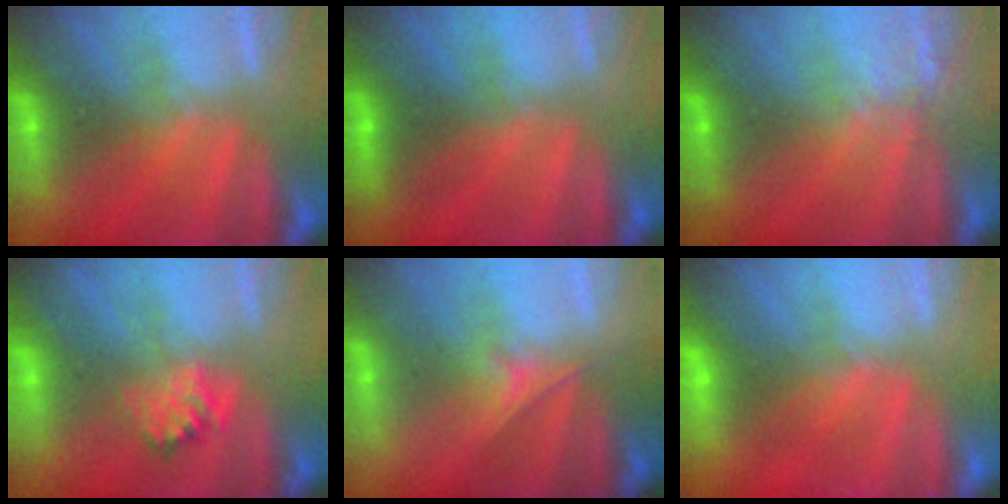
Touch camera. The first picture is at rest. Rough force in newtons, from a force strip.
{"total": 2.6}
{"total": 2.7}
{"total": 2.4}
{"total": 1.9}
{"total": 2.7}